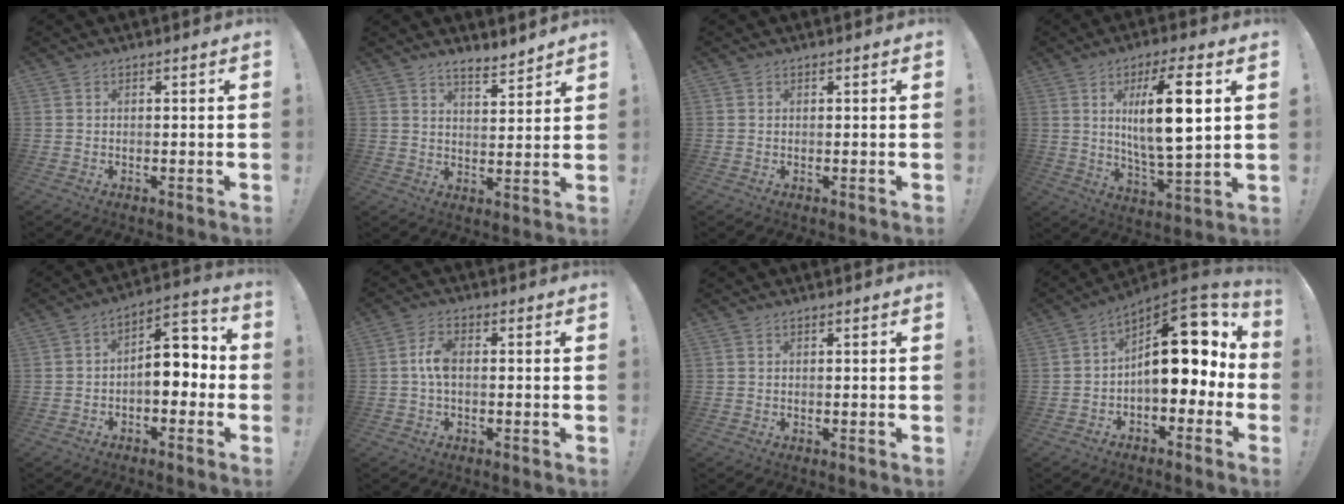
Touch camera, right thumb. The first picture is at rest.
{"total": 5.5, "force": [4.9, 0.8, 2.2], "torque": [-0.028, -0.038, 0.086]}
{"total": 0.0}
{"total": 16.1, "force": [4.0, 3.9, 15.2], "torque": [-0.265, -0.013, 0.047]}
{"total": 9.7, "force": [-1.7, 6.1, 7.4], "torque": [-0.097, 0.011, -0.027]}
{"total": 5.0, "force": [-0.2, 2.5, 4.3], "torque": [-0.092, 0.009, -0.004]}
{"total": 0.0}
{"total": 18.2, "force": [3.0, 9.4, 15.3], "torque": [-0.211, -0.017, 0.058]}